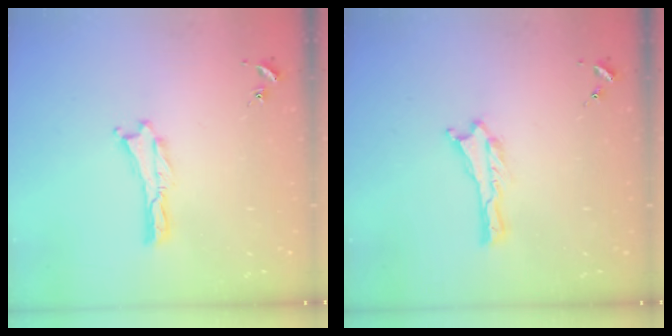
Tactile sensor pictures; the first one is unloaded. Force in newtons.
{"total": 0.0}